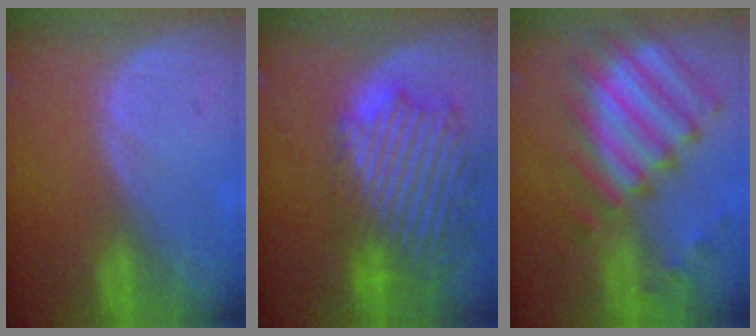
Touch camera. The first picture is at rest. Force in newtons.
{"total": 14.0, "press": 12.0, "slide": 7.1}
{"total": 11.9, "press": 10.4, "slide": 5.7}